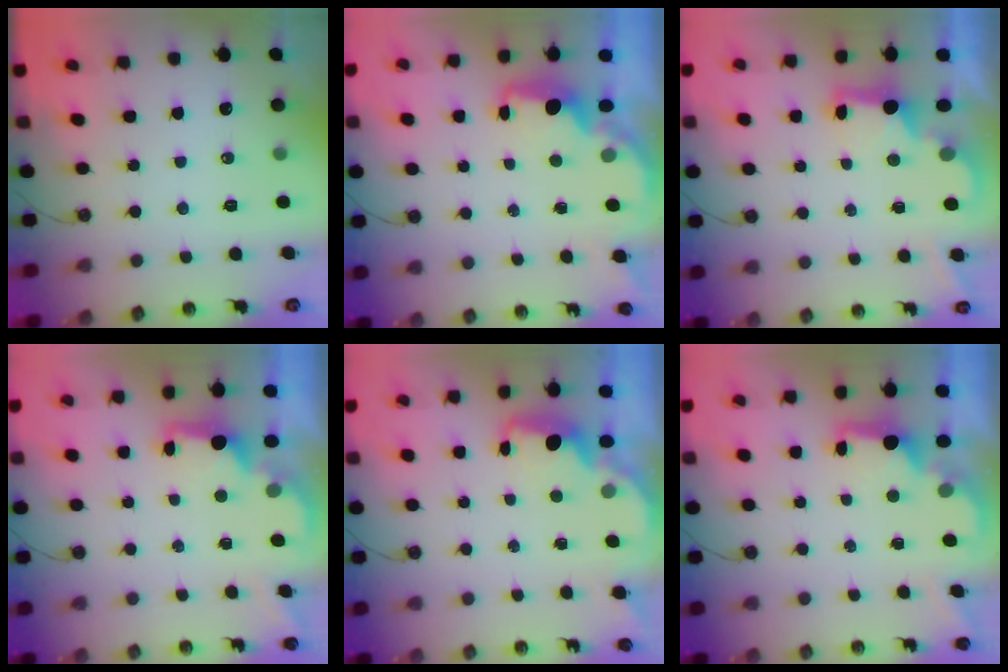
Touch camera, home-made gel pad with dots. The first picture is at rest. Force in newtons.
{"total": 2.8, "press": 2.7, "slide": 0.9}
{"total": 2.3, "press": 2.2, "slide": 0.7}
{"total": 2.1, "press": 1.9, "slide": 0.8}
{"total": 1.7, "press": 1.6, "slide": 0.5}
{"total": 2.1, "press": 2.0, "slide": 0.8}